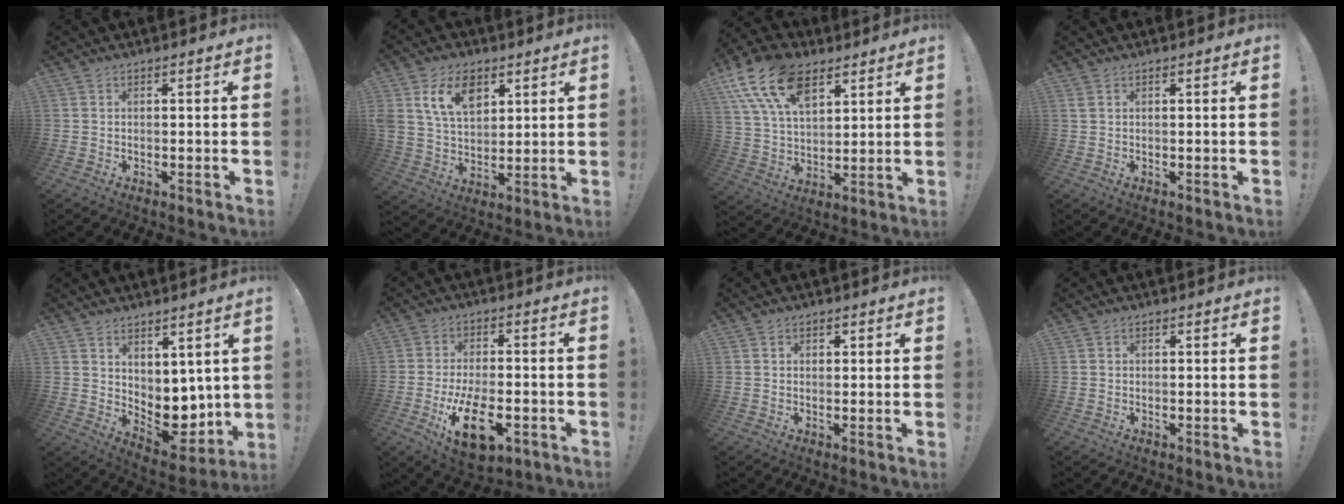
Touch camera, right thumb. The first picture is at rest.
{"total": 12.6, "force": [6.3, 8.4, 7.1], "torque": [-0.123, -0.016, 0.122]}
{"total": 18.5, "force": [10.2, 10.8, 11.0], "torque": [-0.209, -0.047, 0.184]}
{"total": 1.0, "force": [0.6, 0.3, 0.8], "torque": [-0.014, 0.001, 0.010]}
{"total": 7.2, "force": [1.0, 6.4, 3.3], "torque": [-0.018, -0.025, 0.035]}
{"total": 14.5, "force": [-5.8, 7.3, 11.0], "torque": [-0.179, 0.016, -0.095]}
{"total": 0.9, "force": [0.4, 0.7, 0.3], "torque": [-0.003, 0.001, 0.007]}
{"total": 0.0}